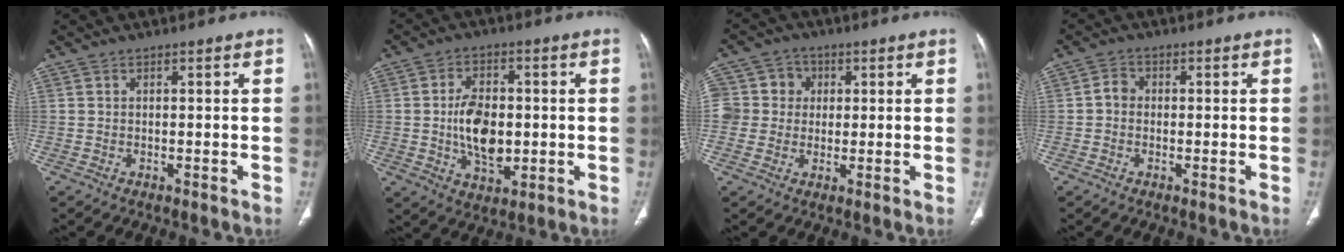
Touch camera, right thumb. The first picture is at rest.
{"total": 10.2, "force": [-0.5, 6.4, 8.0], "torque": [-0.115, -0.001, -0.007]}
{"total": 8.5, "force": [1.0, 8.1, 2.5], "torque": [-0.022, 0.017, 0.016]}
{"total": 2.3, "force": [-0.3, 1.9, 1.2], "torque": [-0.013, 0.007, -0.013]}